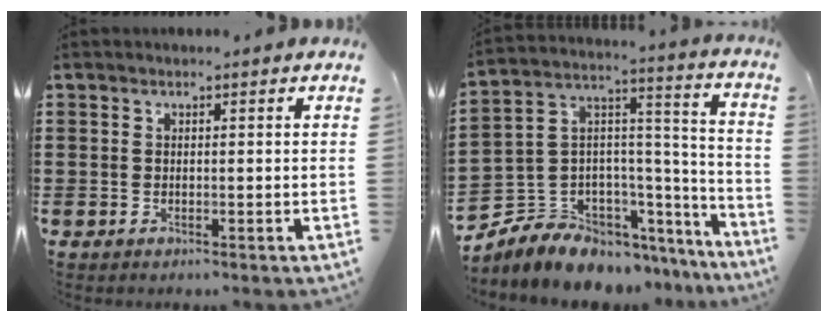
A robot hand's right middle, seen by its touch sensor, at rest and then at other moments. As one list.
[{"total": 6.7, "force": [-5.3, 4.1, 0.7], "torque": [-0.042, -0.015, -0.105]}]